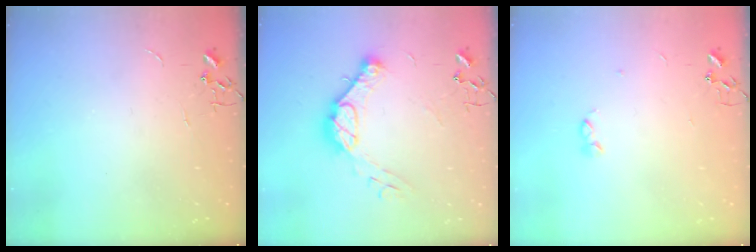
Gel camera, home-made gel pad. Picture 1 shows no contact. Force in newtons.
{"total": 14.4, "press": 14.4, "slide": 1.1}
{"total": 2.8, "press": 2.7, "slide": 0.5}